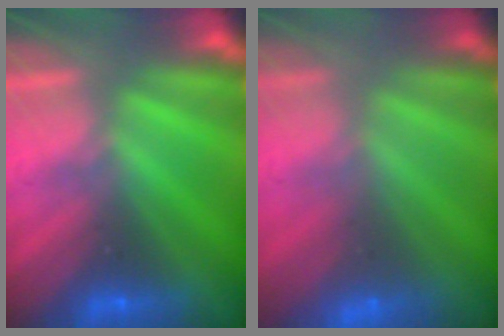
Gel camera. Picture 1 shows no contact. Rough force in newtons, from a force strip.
{"total": 2.9}